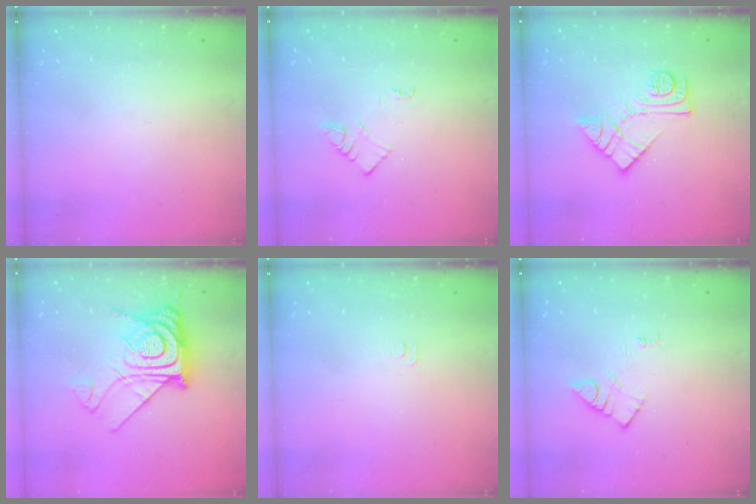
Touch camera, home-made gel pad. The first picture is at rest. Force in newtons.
{"total": 3.3, "press": 3.3, "slide": 0.4}
{"total": 12.2, "press": 12.1, "slide": 0.7}
{"total": 17.5, "press": 17.4, "slide": 1.6}
{"total": 5.4, "press": 5.4, "slide": 0.8}
{"total": 6.1, "press": 6.1, "slide": 0.7}